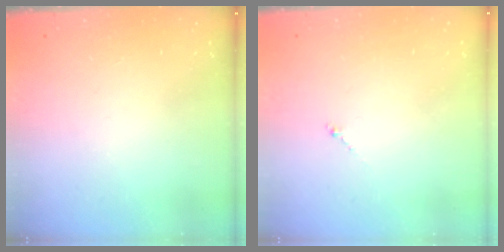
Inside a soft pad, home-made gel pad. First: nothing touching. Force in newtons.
{"total": 0.7, "press": 0.6, "slide": 0.4}